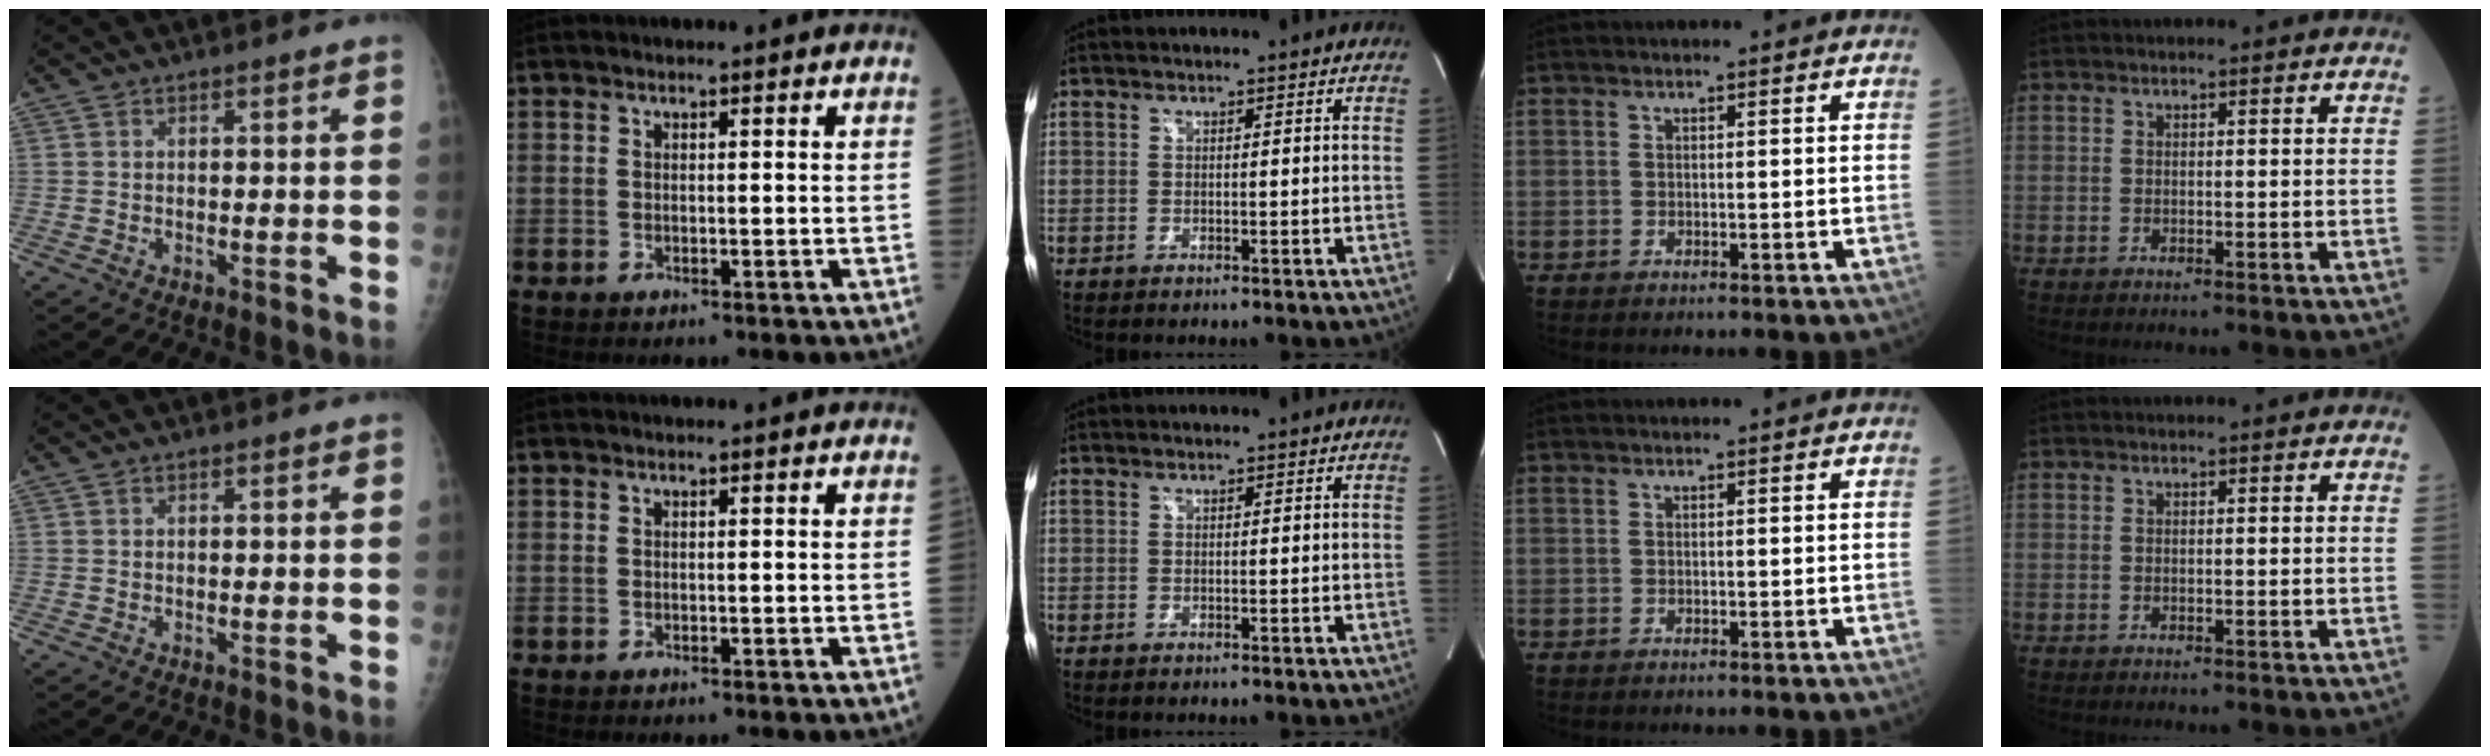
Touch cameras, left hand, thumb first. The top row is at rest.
{}